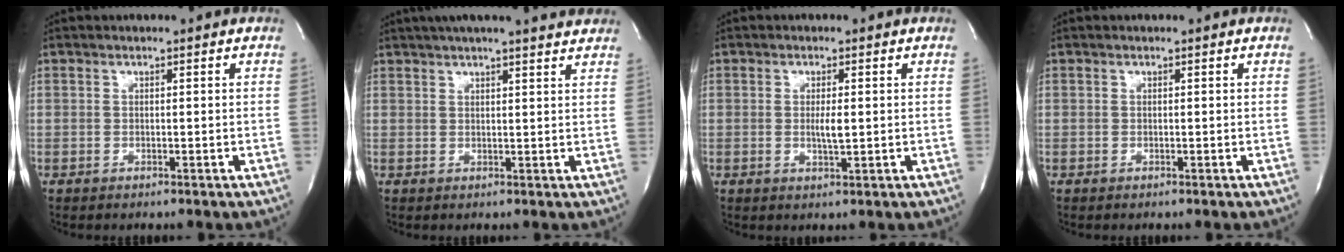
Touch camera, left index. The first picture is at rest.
{"total": 13.7, "force": [12.1, 1.1, 6.2], "torque": [-0.097, 0.031, 0.154]}
{"total": 2.4, "force": [0.0, 0.5, 2.4], "torque": [-0.047, -0.003, 0.000]}
{"total": 0.0}